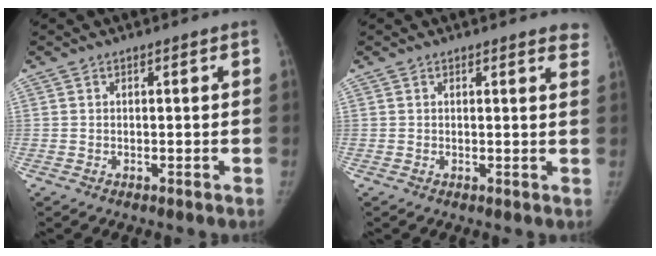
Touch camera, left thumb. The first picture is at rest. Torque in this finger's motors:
{"motor_torque": [1.04, 0.13, 0.57, -0.16, 0.06]}